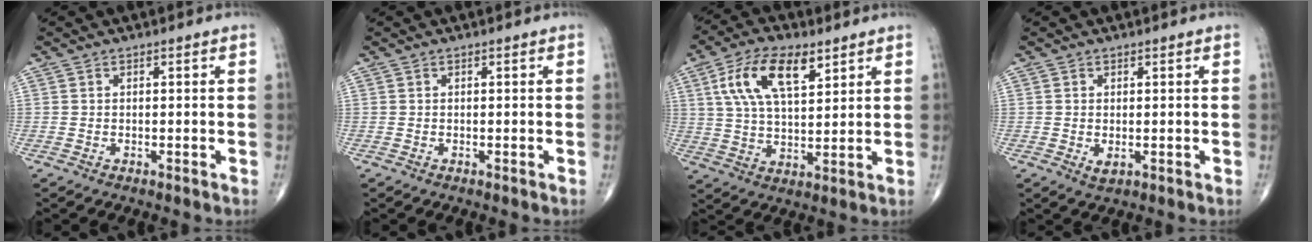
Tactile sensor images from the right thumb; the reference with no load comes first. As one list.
[{"total": 0.0}, {"total": 13.0, "force": [5.9, 5.9, 10.0], "torque": [-0.179, -0.009, 0.110]}, {"total": 1.6, "force": [-0.1, 0.9, 1.3], "torque": [-0.022, -0.006, 0.002]}]